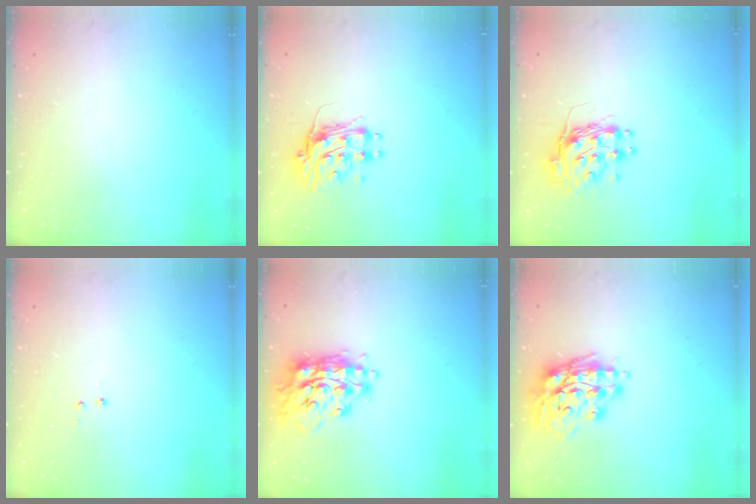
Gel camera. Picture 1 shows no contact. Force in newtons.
{"total": 10.3, "press": 10.3, "slide": 0.3}
{"total": 10.2, "press": 10.1, "slide": 0.9}
{"total": 3.6, "press": 3.6, "slide": 0.5}
{"total": 16.9, "press": 16.8, "slide": 1.5}
{"total": 17.4, "press": 17.2, "slide": 2.1}